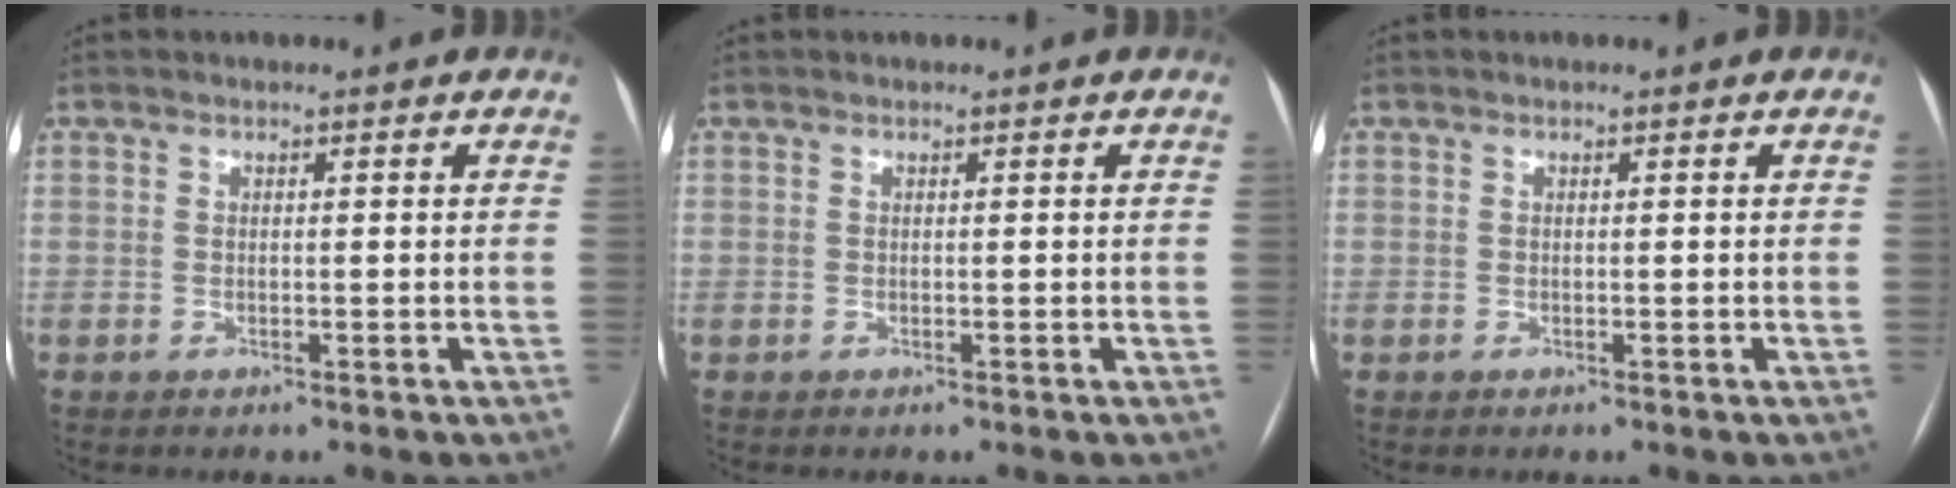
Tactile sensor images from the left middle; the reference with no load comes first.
{"total": 0.0}
{"total": 0.0}